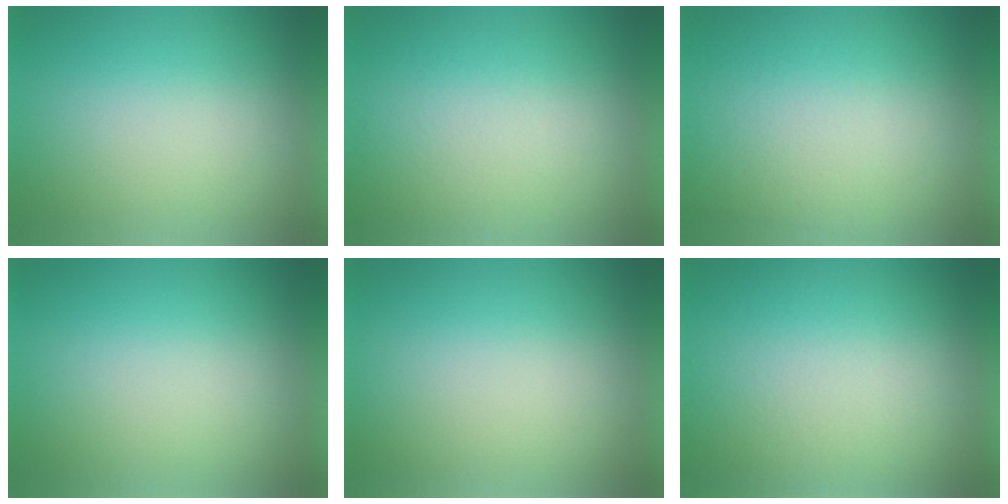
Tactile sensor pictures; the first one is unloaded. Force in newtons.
{"total": 4.1}
{"total": 2.9}
{"total": 0.0}
{"total": 0.0}
{"total": 4.1}